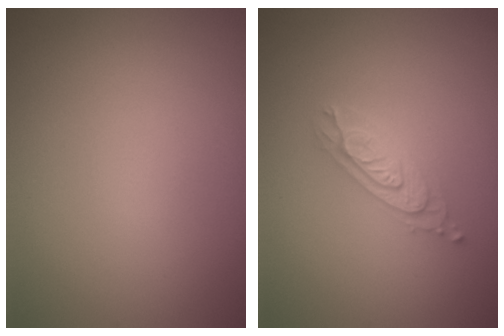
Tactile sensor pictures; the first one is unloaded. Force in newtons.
{"total": 2.6, "press": 2.6, "slide": 0.5}